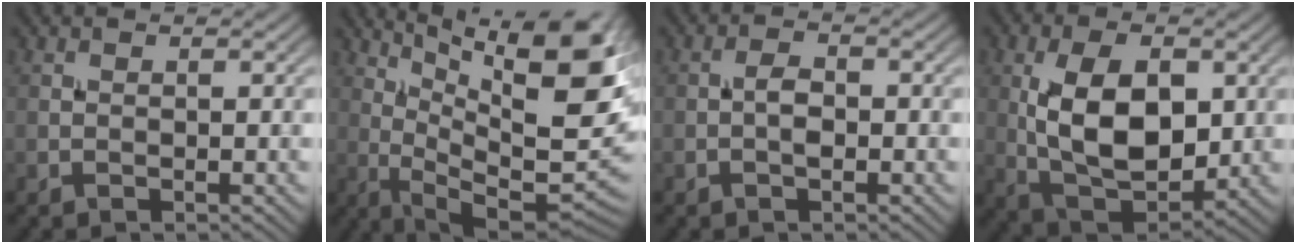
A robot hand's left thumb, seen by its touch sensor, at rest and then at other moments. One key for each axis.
{"total": 16.9, "fx": 6.9, "fy": 5.0, "fz": 14.6, "tx": -0.218, "ty": 0.007, "tz": 0.131}
{"total": 2.1, "fx": -0.5, "fy": 1.0, "fz": 1.8, "tx": -0.031, "ty": 0.005, "tz": -0.015}
{"total": 11.9, "fx": 1.3, "fy": 6.7, "fz": 9.7, "tx": -0.191, "ty": -0.002, "tz": 0.026}